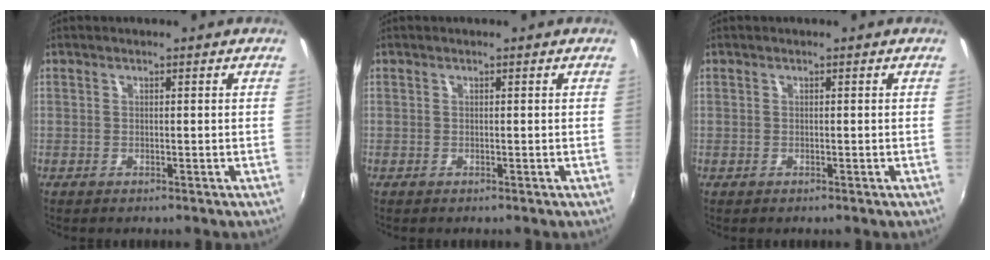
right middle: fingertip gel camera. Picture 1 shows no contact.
{"total": 0.0}
{"total": 0.0}